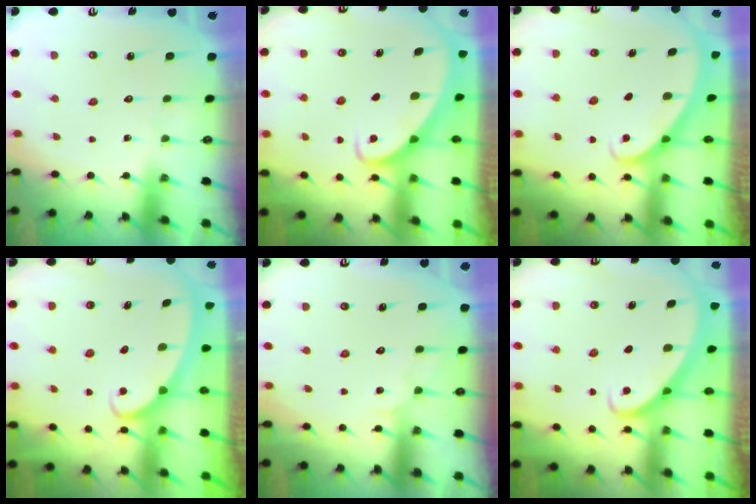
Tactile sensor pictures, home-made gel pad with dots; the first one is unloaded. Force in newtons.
{"total": 2.5, "press": 2.5, "slide": 0.2}
{"total": 2.0, "press": 2.0, "slide": 0.1}
{"total": 2.6, "press": 2.6, "slide": 0.3}
{"total": 2.9, "press": 2.8, "slide": 0.3}
{"total": 3.0, "press": 3.0, "slide": 0.2}